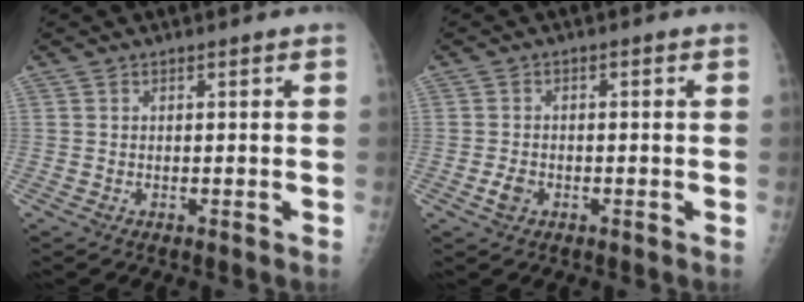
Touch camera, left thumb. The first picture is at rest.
{"total": 2.6, "force": [-1.1, 1.9, 1.5], "torque": [-0.026, 0.006, -0.020]}